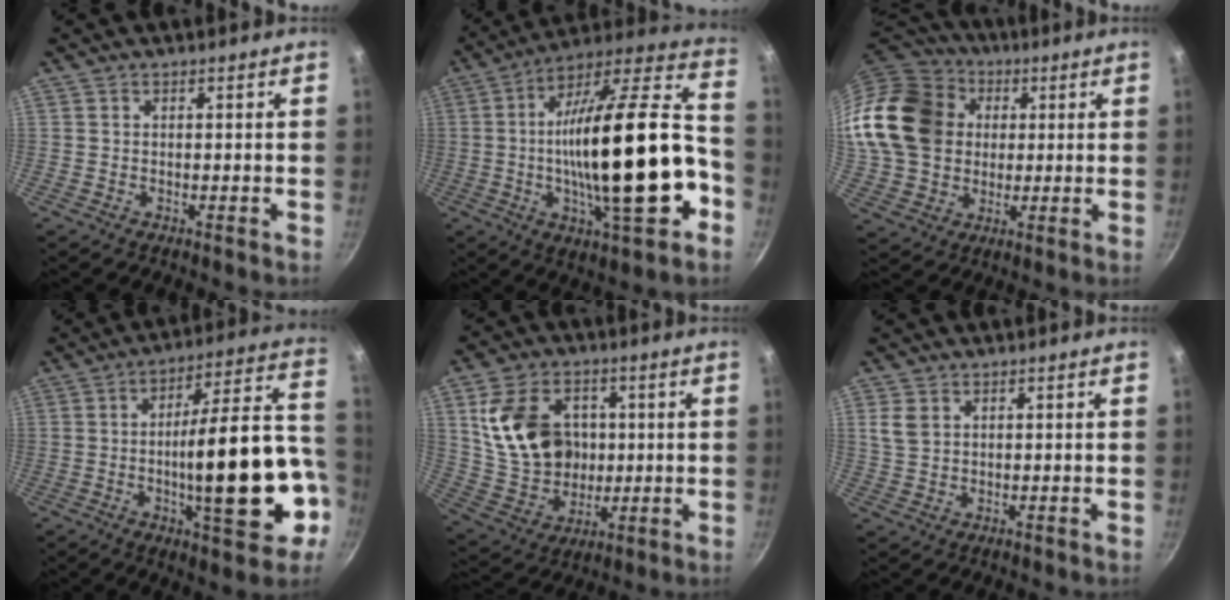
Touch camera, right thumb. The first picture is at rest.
{"total": 28.6, "force": [-5.7, 9.3, 26.4], "torque": [-0.386, 0.030, -0.088]}
{"total": 21.3, "force": [3.7, 17.5, 11.7], "torque": [-0.209, 0.027, 0.072]}
{"total": 23.6, "force": [-4.7, 7.6, 21.9], "torque": [-0.291, 0.037, -0.059]}
{"total": 17.4, "force": [3.1, 13.5, 10.6], "torque": [-0.170, -0.003, 0.068]}
{"total": 3.8, "force": [1.4, 2.8, 2.1], "torque": [-0.034, 0.001, 0.031]}